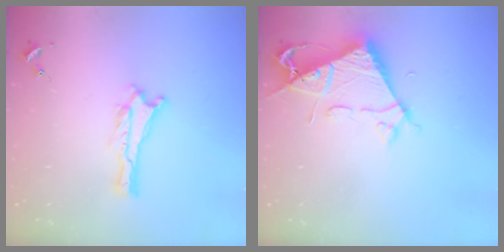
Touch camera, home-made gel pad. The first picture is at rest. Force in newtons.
{"total": 7.1, "press": 7.1, "slide": 0.8}